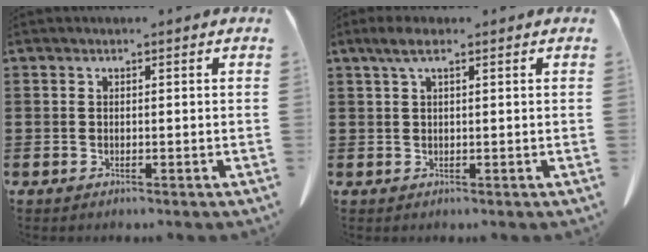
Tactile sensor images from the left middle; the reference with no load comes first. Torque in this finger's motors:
{"motor_torque": [0.50, 0.18, 0.26, 0.07]}